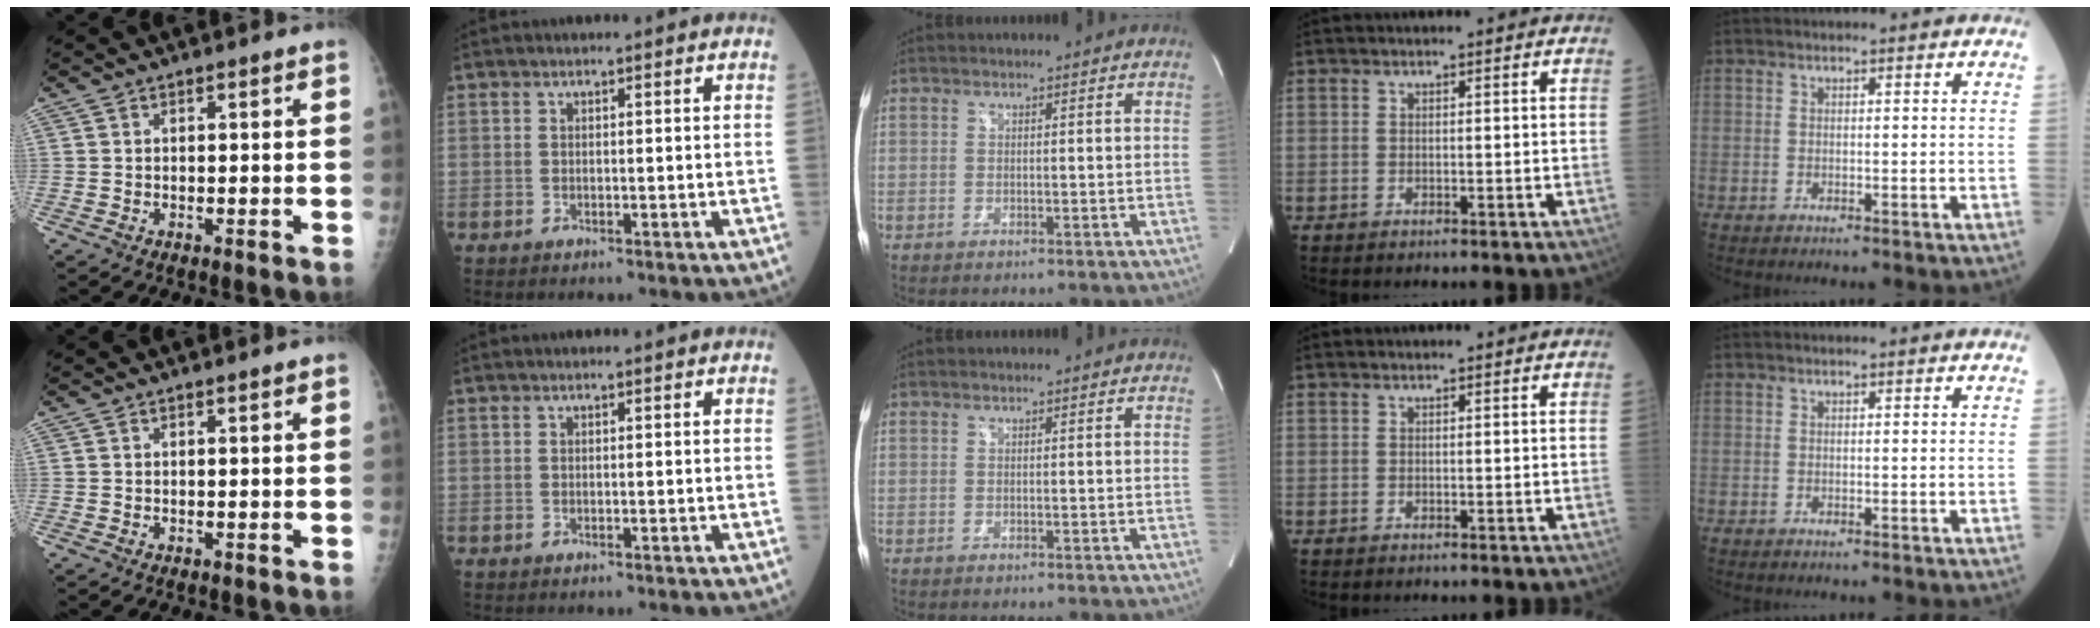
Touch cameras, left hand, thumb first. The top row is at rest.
{}